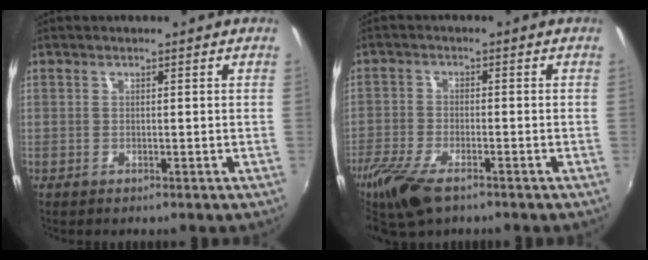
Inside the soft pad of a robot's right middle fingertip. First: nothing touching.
{"total": 10.9, "force": [-7.3, 4.0, 6.9], "torque": [-0.172, -0.037, -0.143]}